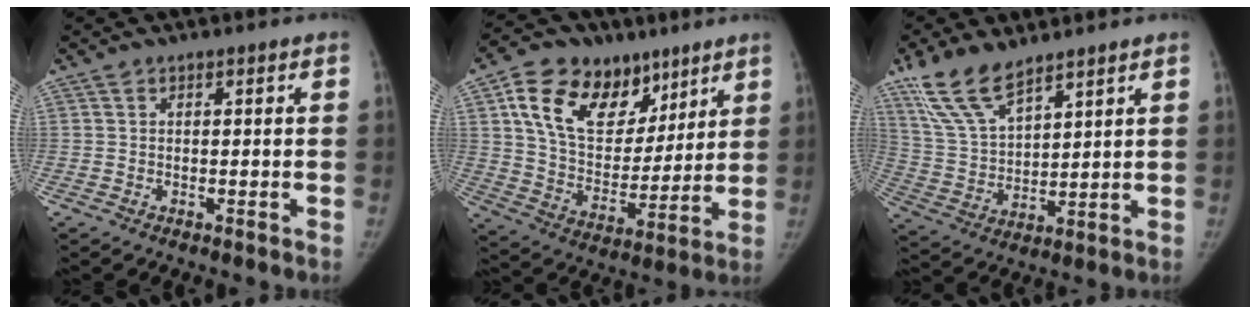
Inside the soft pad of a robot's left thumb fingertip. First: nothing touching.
{"total": 20.7, "force": [10.6, 13.5, 11.6], "torque": [-0.159, -0.031, 0.187]}
{"total": 11.9, "force": [8.7, 4.6, 6.7], "torque": [-0.122, -0.036, 0.184]}